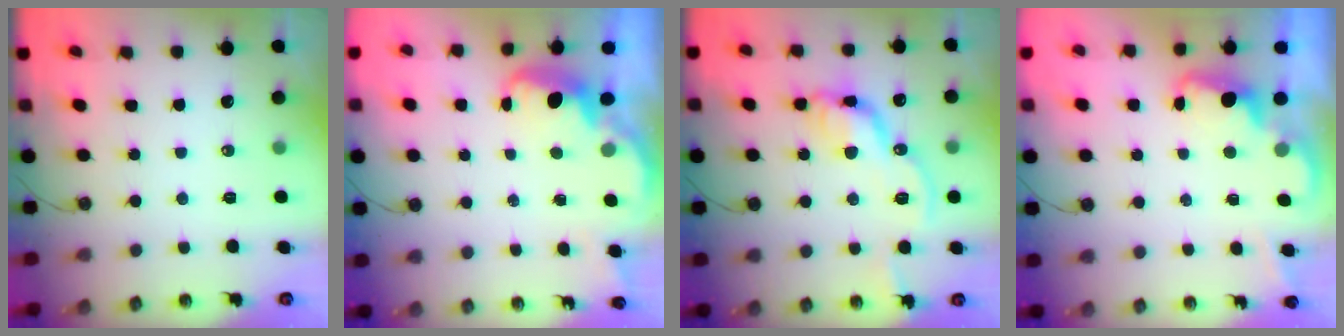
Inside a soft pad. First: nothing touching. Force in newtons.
{"total": 2.7, "press": 2.6, "slide": 0.6}
{"total": 14.7, "press": 14.7, "slide": 0.6}
{"total": 2.2, "press": 2.1, "slide": 0.5}